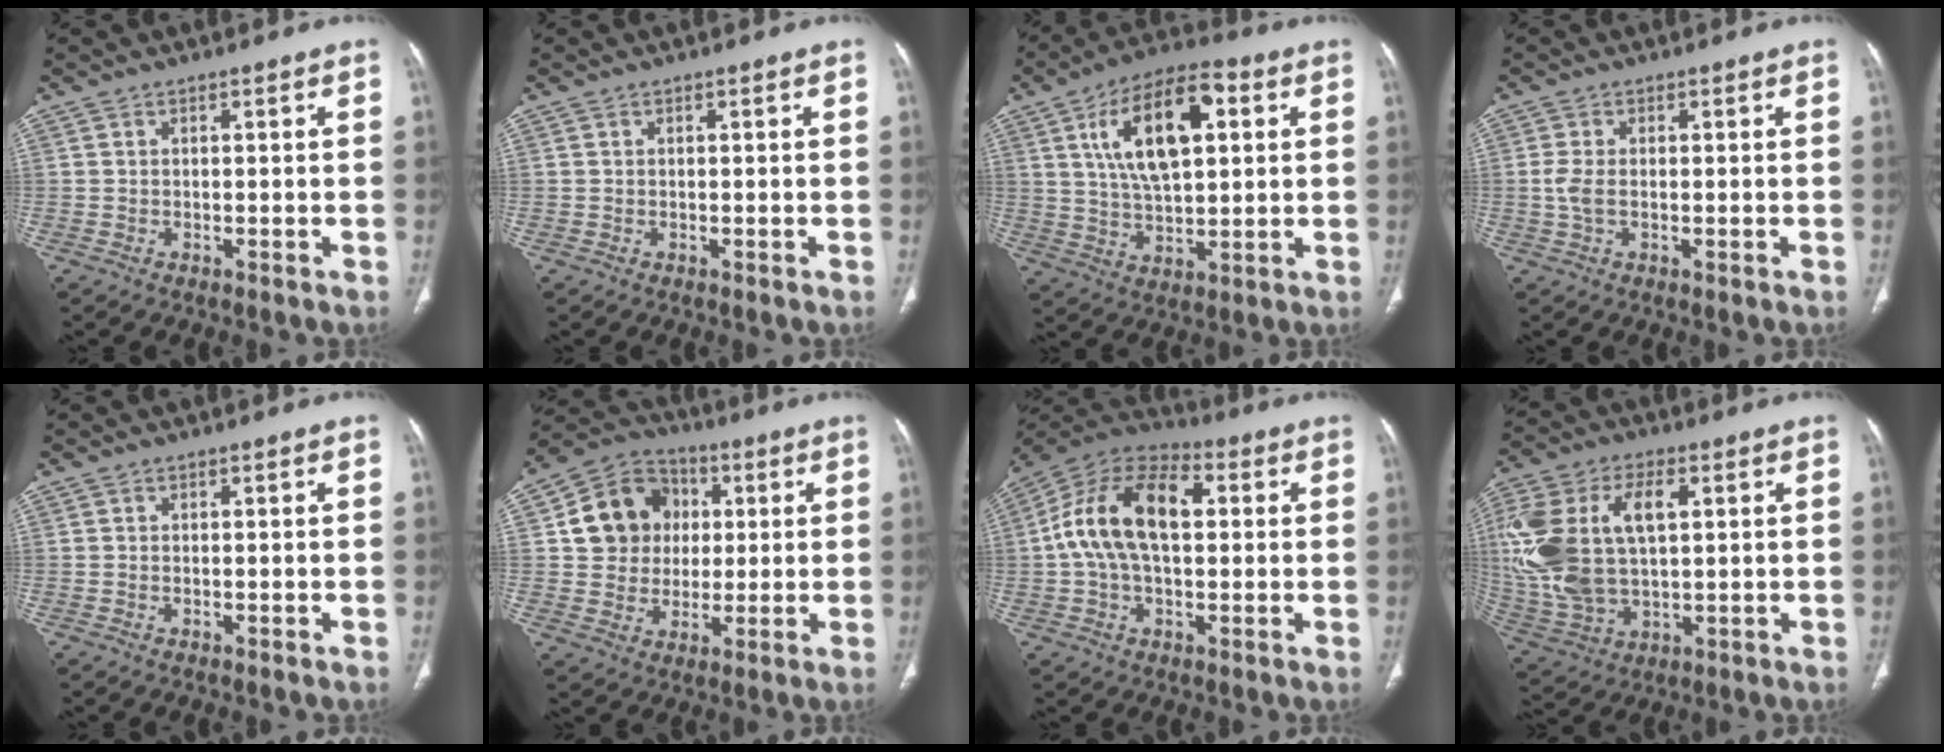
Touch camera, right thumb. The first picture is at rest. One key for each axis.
{"total": 0.0}
{"total": 16.8, "fx": 5.0, "fy": 7.7, "fz": 14.1, "tx": -0.232, "ty": 0.004, "tz": 0.084}
{"total": 2.7, "fx": -0.1, "fy": 1.2, "fz": 2.4, "tx": -0.068, "ty": -0.001, "tz": -0.004}
{"total": 0.0}
{"total": 13.5, "fx": 2.5, "fy": 12.0, "fz": 5.8, "tx": -0.068, "ty": 0.011, "tz": 0.041}
{"total": 17.2, "fx": 2.2, "fy": 10.0, "fz": 13.9, "tx": -0.253, "ty": 0.036, "tz": 0.033}
{"total": 22.1, "fx": 3.6, "fy": 12.5, "fz": 17.8, "tx": -0.396, "ty": 0.002, "tz": 0.069}